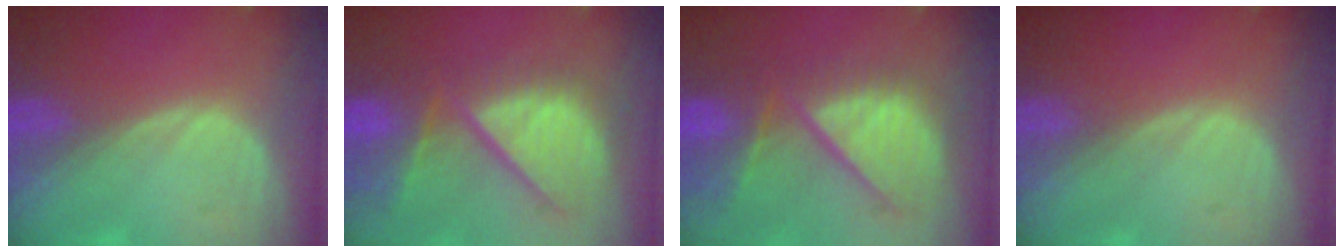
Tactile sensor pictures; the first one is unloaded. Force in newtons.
{"total": 11.4, "press": 10.2, "slide": 5.1}
{"total": 10.6, "press": 9.9, "slide": 4.0}
{"total": 0.0}